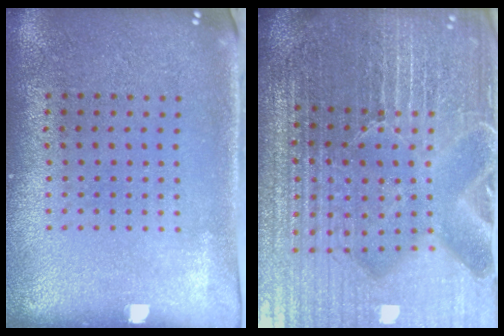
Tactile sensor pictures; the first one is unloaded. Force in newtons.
{"total": 6.9, "press": 6.1, "slide": 3.3}